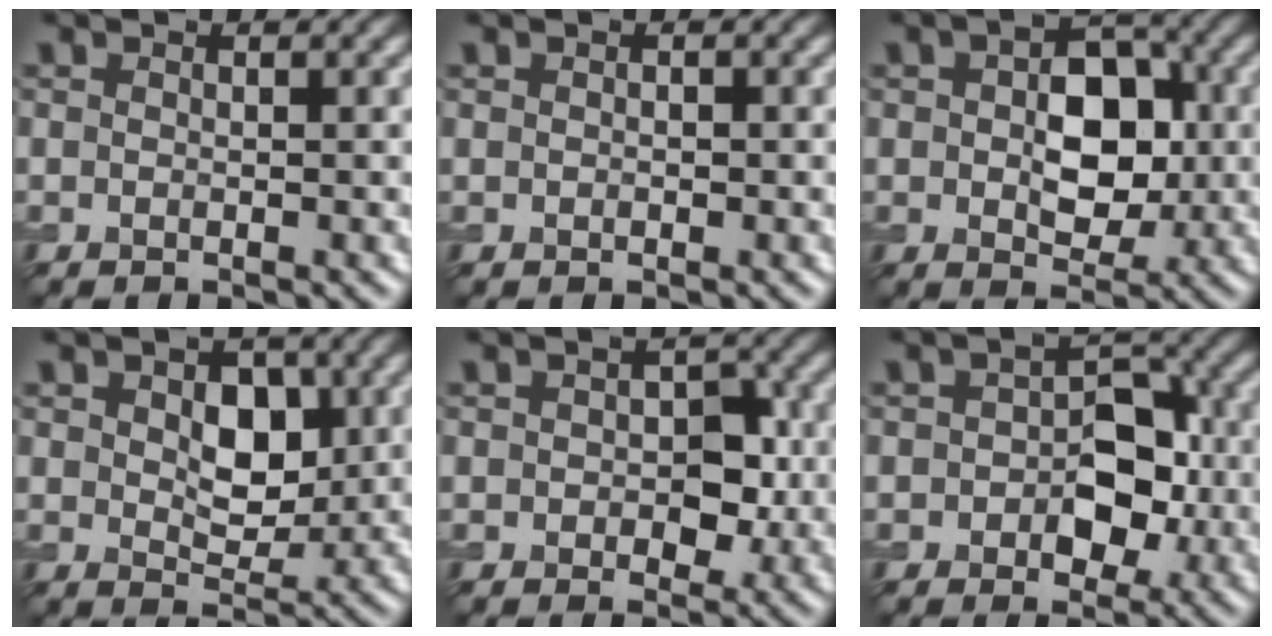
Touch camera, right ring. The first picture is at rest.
{"total": 0.0}
{"total": 6.4, "force": [0.4, 4.2, 4.8], "torque": [-0.076, 0.003, 0.011]}
{"total": 4.5, "force": [1.1, 2.9, 3.3], "torque": [-0.057, -0.001, 0.024]}
{"total": 3.6, "force": [0.2, 2.3, 2.7], "torque": [-0.038, 0.000, 0.004]}
{"total": 5.6, "force": [-0.4, 3.7, 4.2], "torque": [-0.056, 0.004, -0.006]}